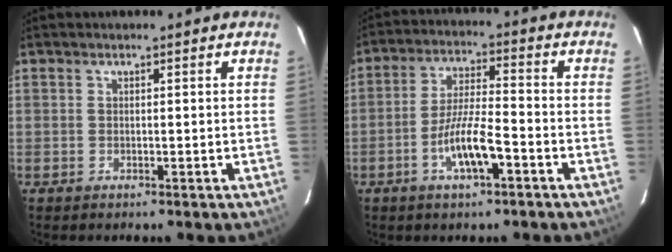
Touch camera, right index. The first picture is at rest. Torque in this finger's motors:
{"motor_torque": [0.18, -0.05, 0.31, 0.13]}